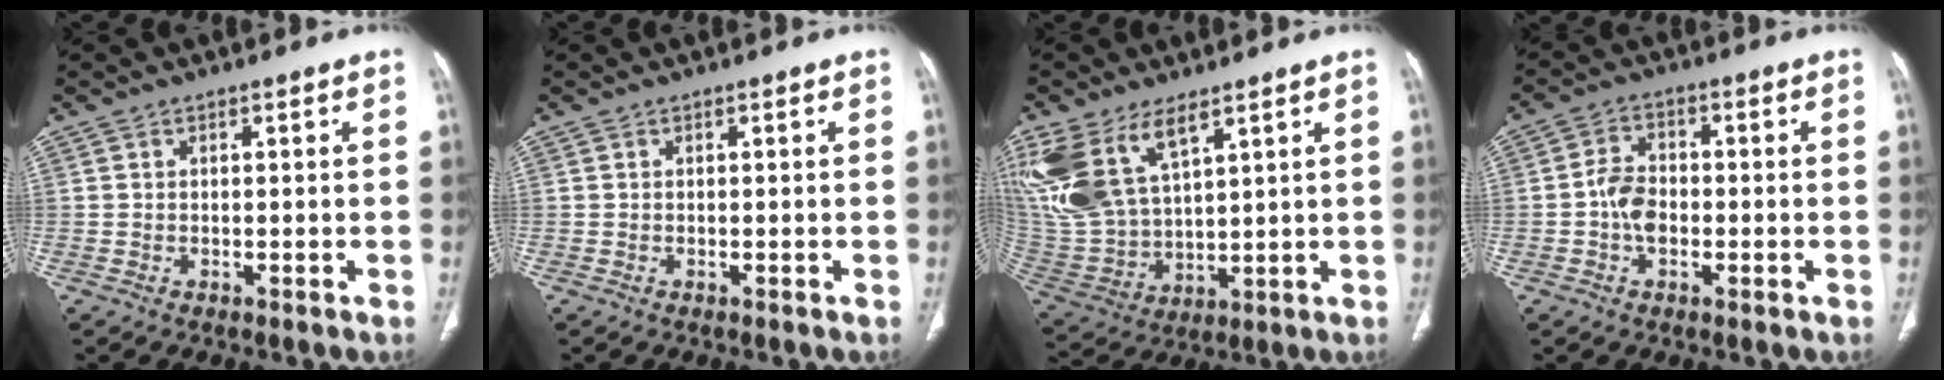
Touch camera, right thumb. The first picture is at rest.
{"total": 0.0}
{"total": 19.1, "force": [10.1, 9.8, 12.9], "torque": [-0.290, -0.025, 0.218]}
{"total": 5.4, "force": [-1.0, 3.7, 3.8], "torque": [-0.062, 0.015, -0.025]}